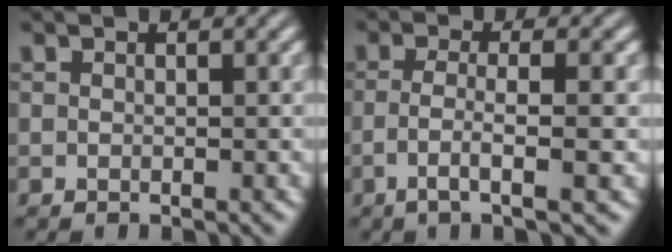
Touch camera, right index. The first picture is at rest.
{"total": 3.4, "force": [-1.2, -0.6, 3.2], "torque": [-0.063, -0.018, -0.010]}